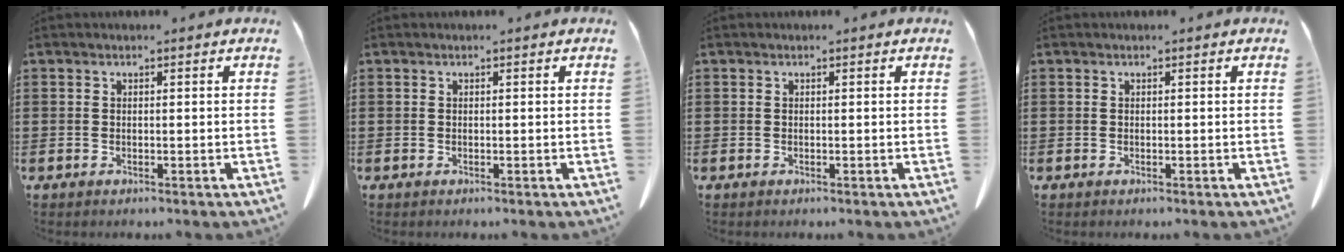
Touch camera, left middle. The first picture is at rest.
{"total": 0.0}
{"total": 0.0}
{"total": 0.0}